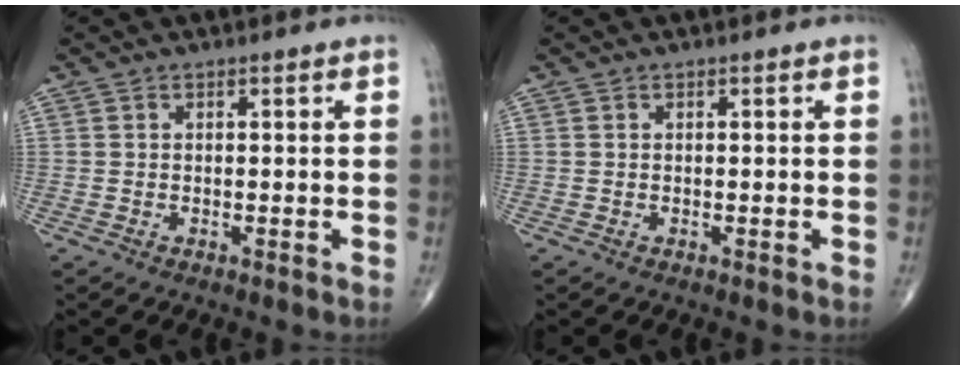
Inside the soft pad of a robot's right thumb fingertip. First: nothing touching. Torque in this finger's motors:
{"motor_torque": [0.06, 0.07, -0.05, -0.01, 0.00]}